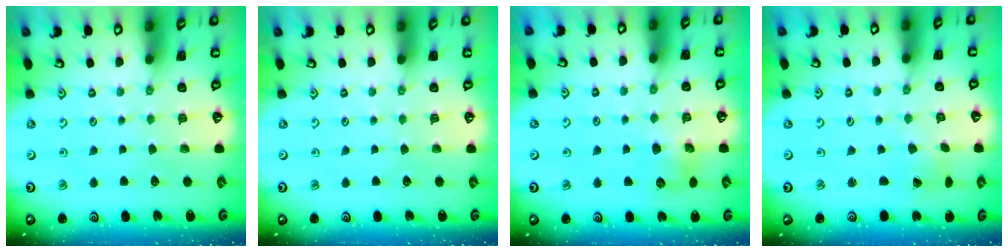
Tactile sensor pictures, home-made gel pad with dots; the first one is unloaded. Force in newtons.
{"total": 0.0}
{"total": 6.5, "press": 6.5, "slide": 0.5}
{"total": 2.1, "press": 2.1, "slide": 0.3}